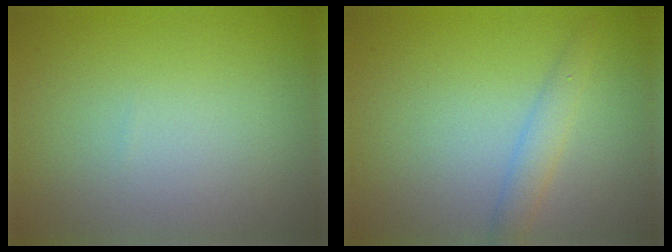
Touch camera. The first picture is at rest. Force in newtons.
{"total": 1.9, "press": 1.9, "slide": 0.0}